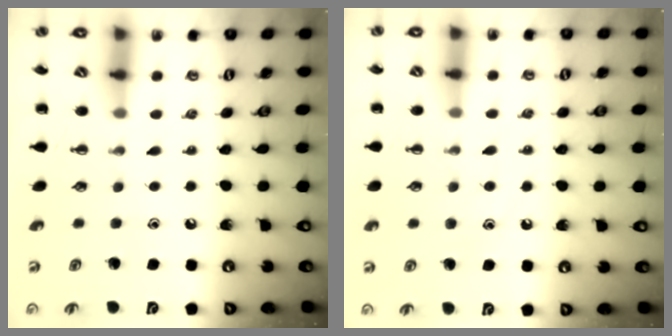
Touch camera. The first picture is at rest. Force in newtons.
{"total": 7.0, "press": 6.8, "slide": 1.3}